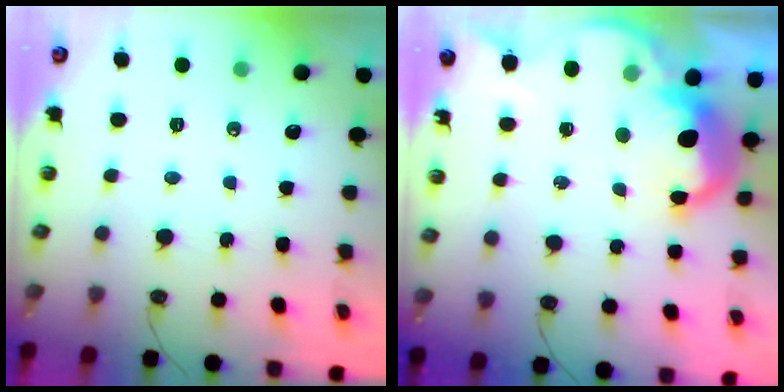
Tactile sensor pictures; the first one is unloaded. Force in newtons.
{"total": 10.1, "press": 10.0, "slide": 0.7}